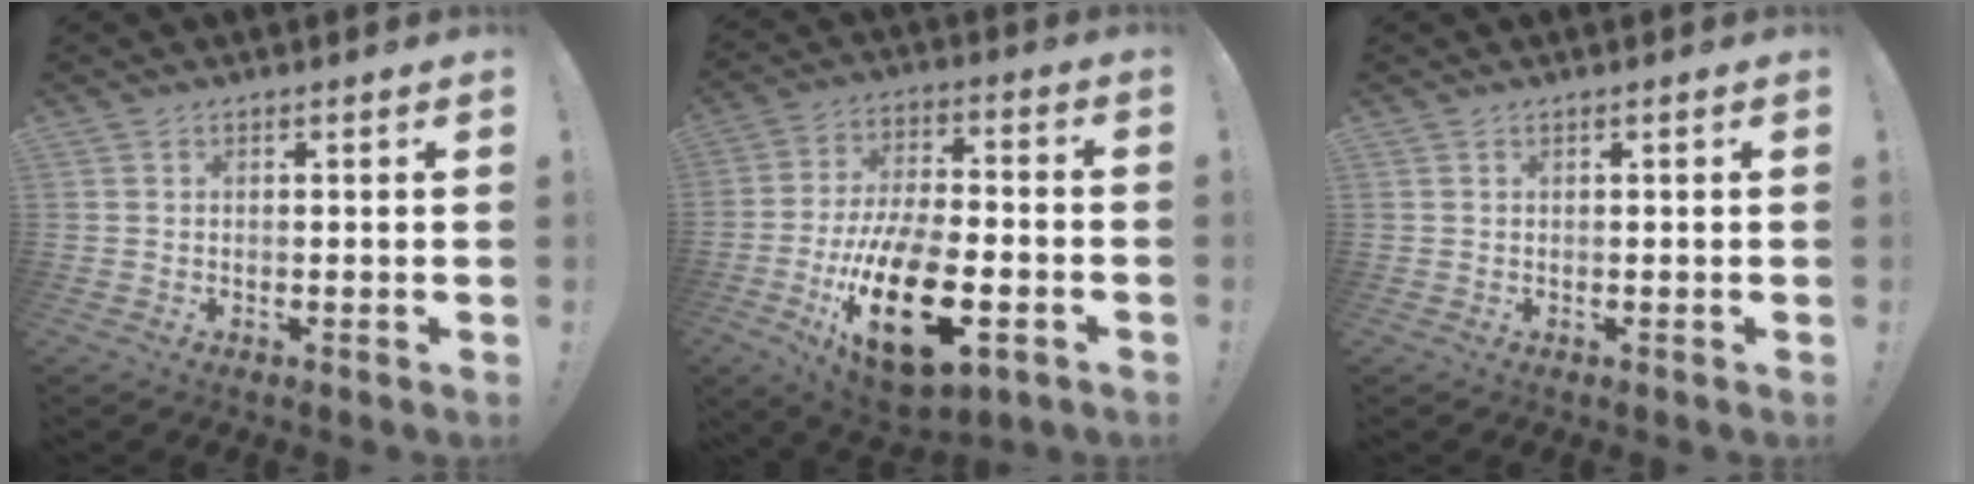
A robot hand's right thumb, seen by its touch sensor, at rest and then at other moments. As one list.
[{"total": 24.3, "force": [-8.6, 11.9, 19.4], "torque": [-0.346, 0.046, -0.130]}, {"total": 0.0}]